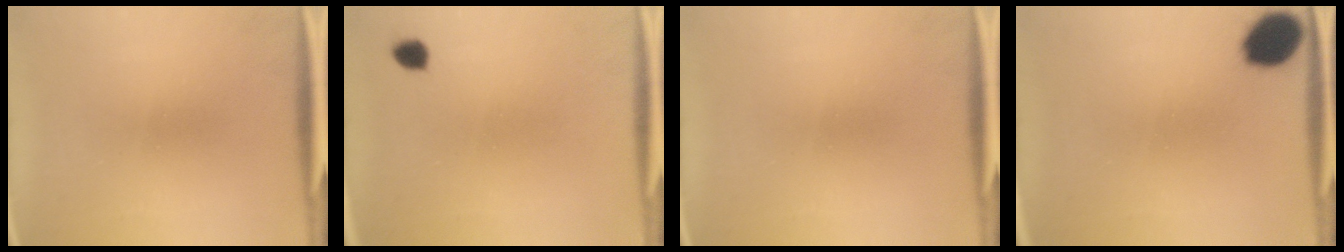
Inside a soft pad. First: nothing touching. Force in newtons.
{"total": 1.9}
{"total": 0.0}
{"total": 9.7}